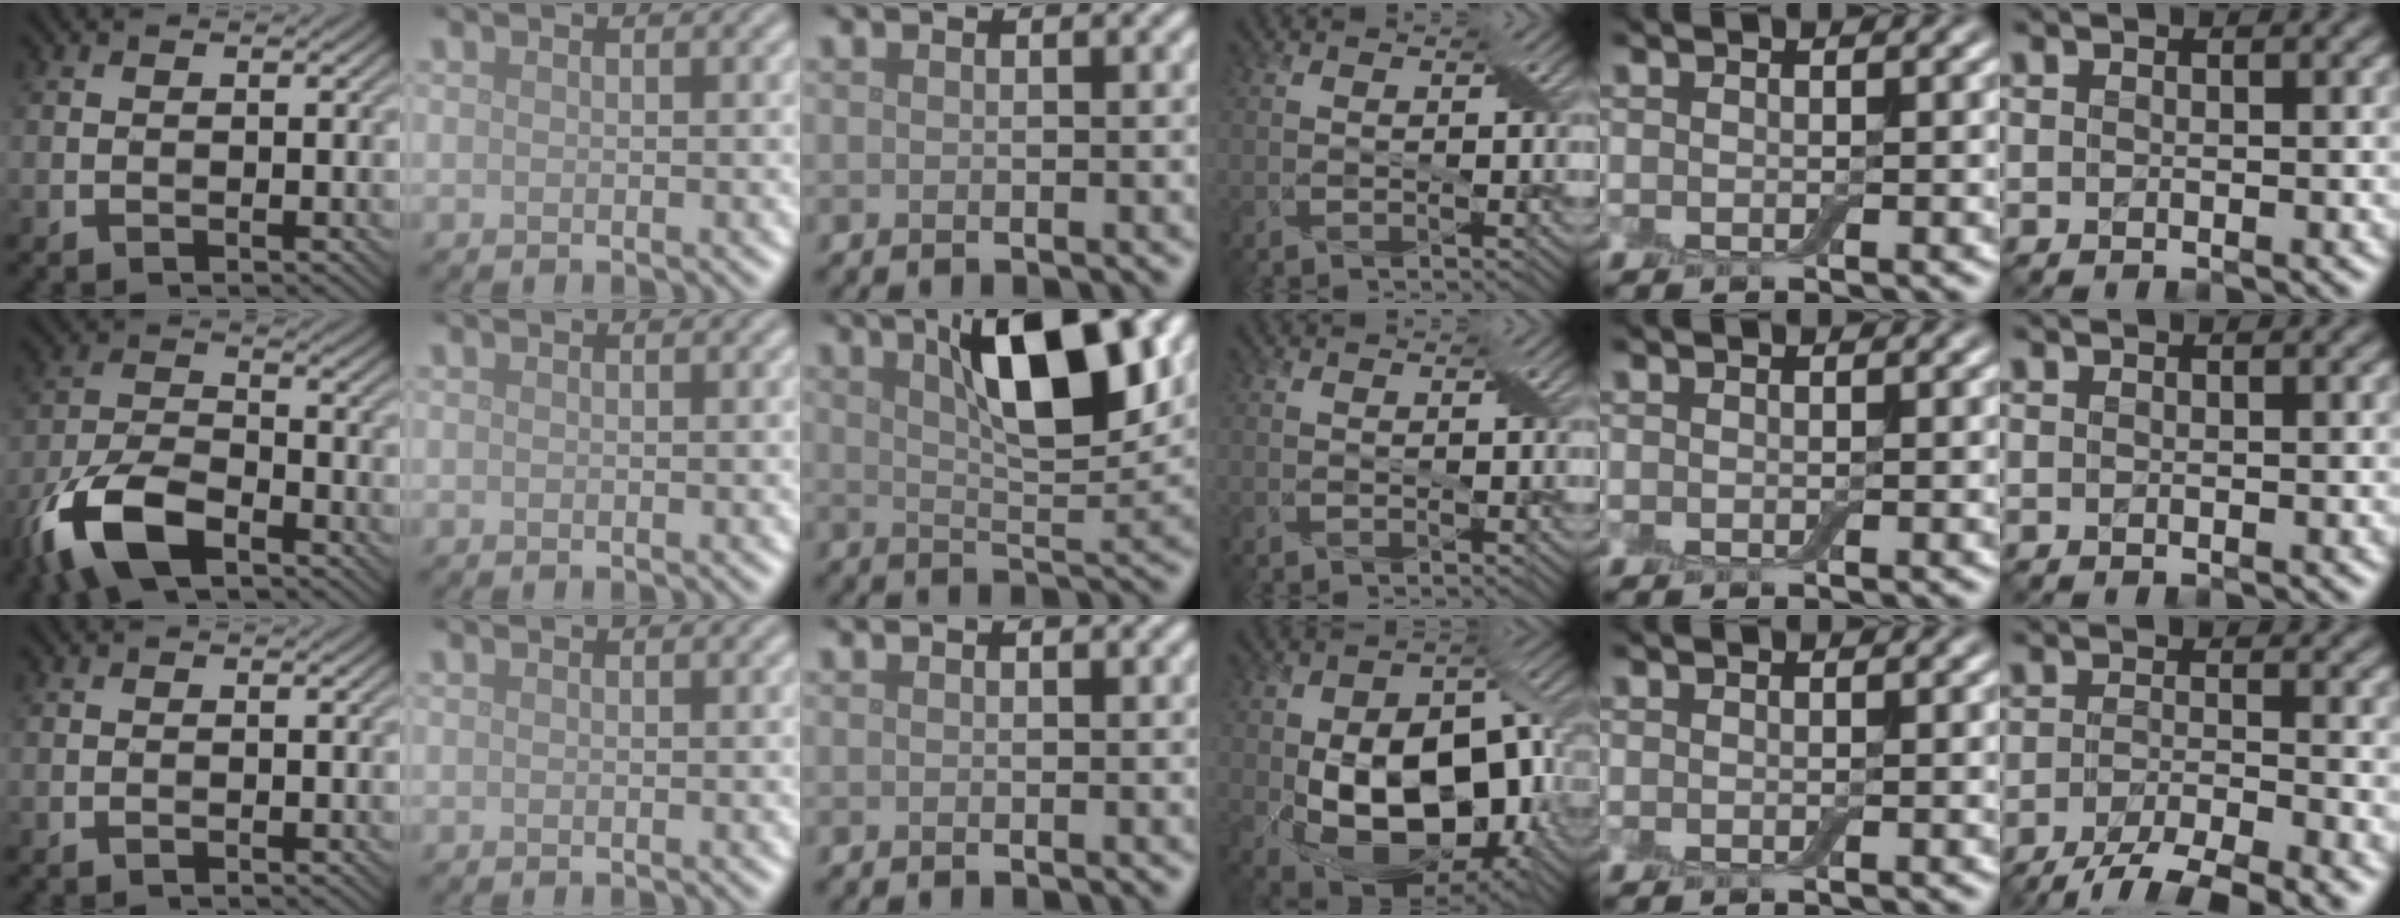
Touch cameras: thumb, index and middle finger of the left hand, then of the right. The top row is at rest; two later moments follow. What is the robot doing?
{"motion": "open", "object": "airpods case & airpods"}